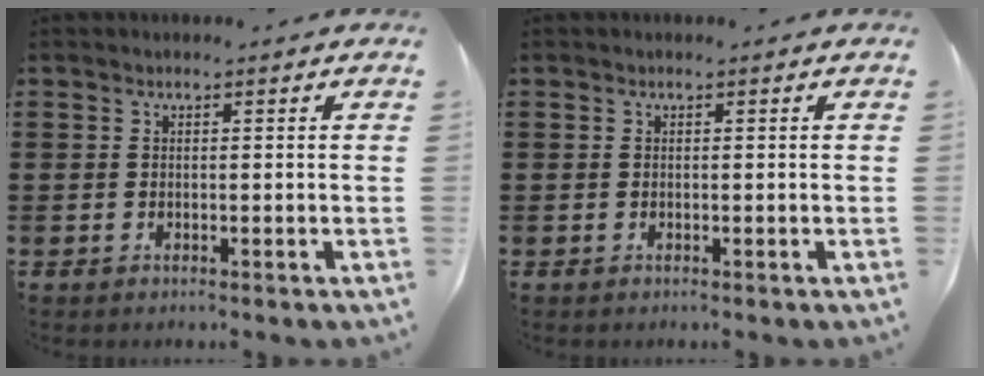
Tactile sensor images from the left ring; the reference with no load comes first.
{"total": 0.0}